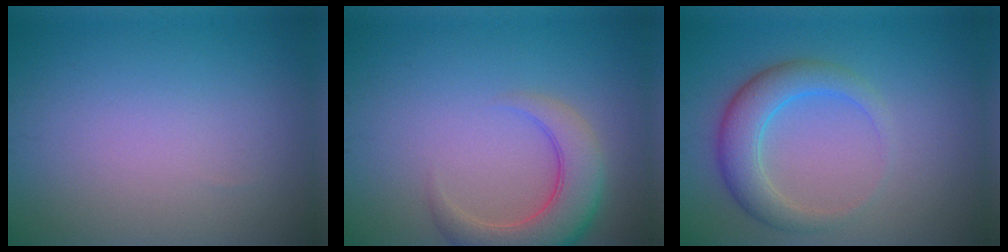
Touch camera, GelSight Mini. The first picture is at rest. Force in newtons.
{"total": 5.4, "press": 5.4, "slide": 0.6}
{"total": 4.2, "press": 4.2, "slide": 0.2}